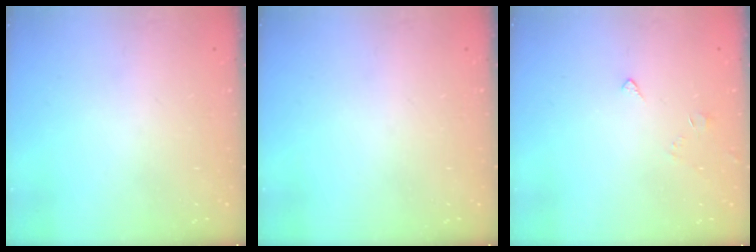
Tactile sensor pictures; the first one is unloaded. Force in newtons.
{"total": 0.0}
{"total": 2.5, "press": 2.4, "slide": 0.6}